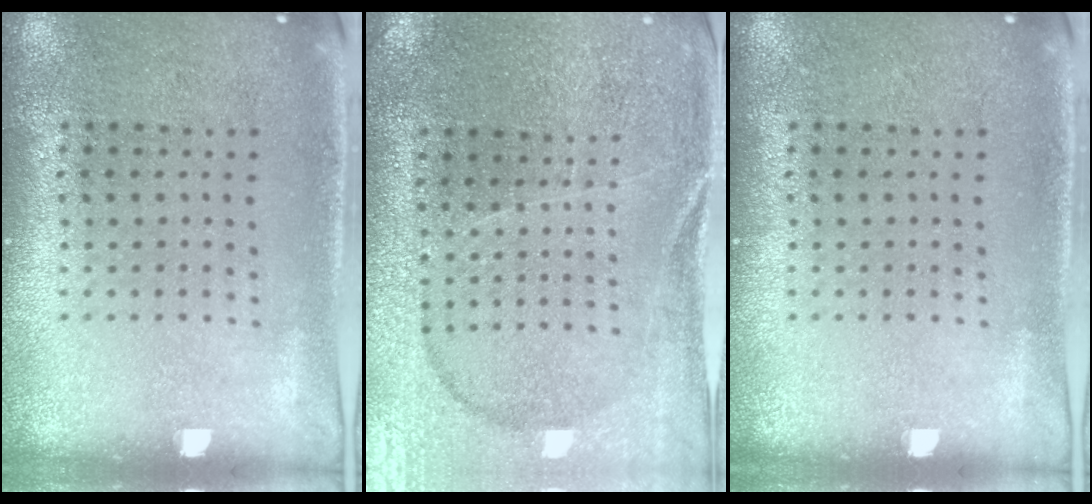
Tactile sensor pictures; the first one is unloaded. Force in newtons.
{"total": 1.5, "press": 1.5, "slide": 0.2}
{"total": 0.0}